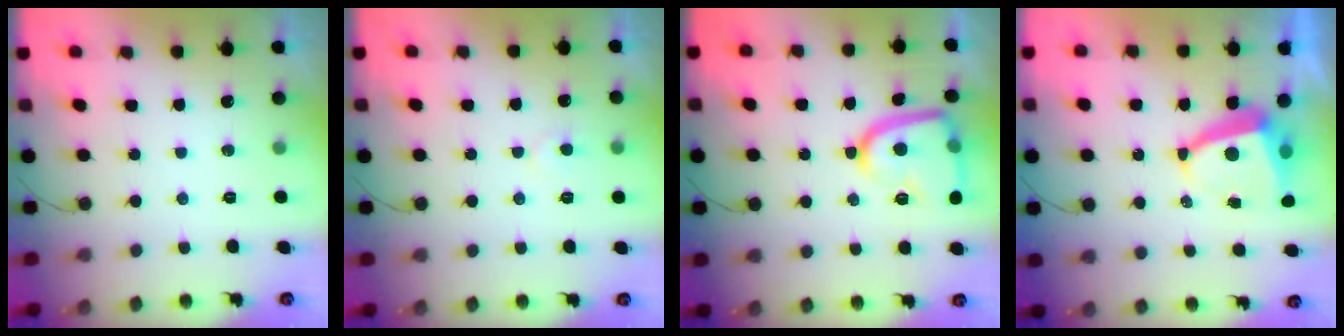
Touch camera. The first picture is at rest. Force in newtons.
{"total": 3.9, "press": 3.9, "slide": 0.4}
{"total": 15.0, "press": 15.0, "slide": 0.8}
{"total": 8.6, "press": 8.5, "slide": 0.9}